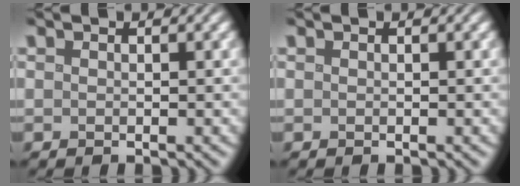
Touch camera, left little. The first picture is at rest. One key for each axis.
{"total": 0.0}